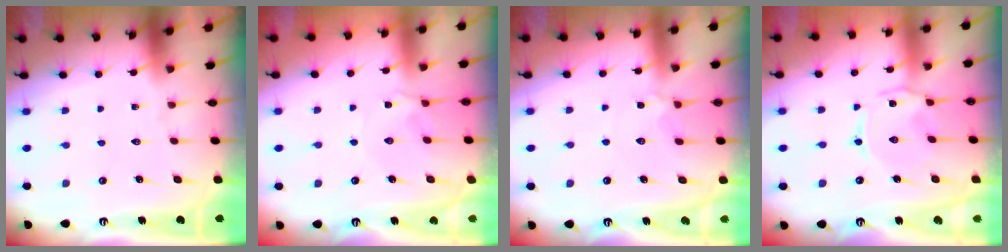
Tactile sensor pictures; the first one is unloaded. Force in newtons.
{"total": 2.2, "press": 2.1, "slide": 0.4}
{"total": 3.8, "press": 3.7, "slide": 0.7}
{"total": 2.0, "press": 1.9, "slide": 0.5}